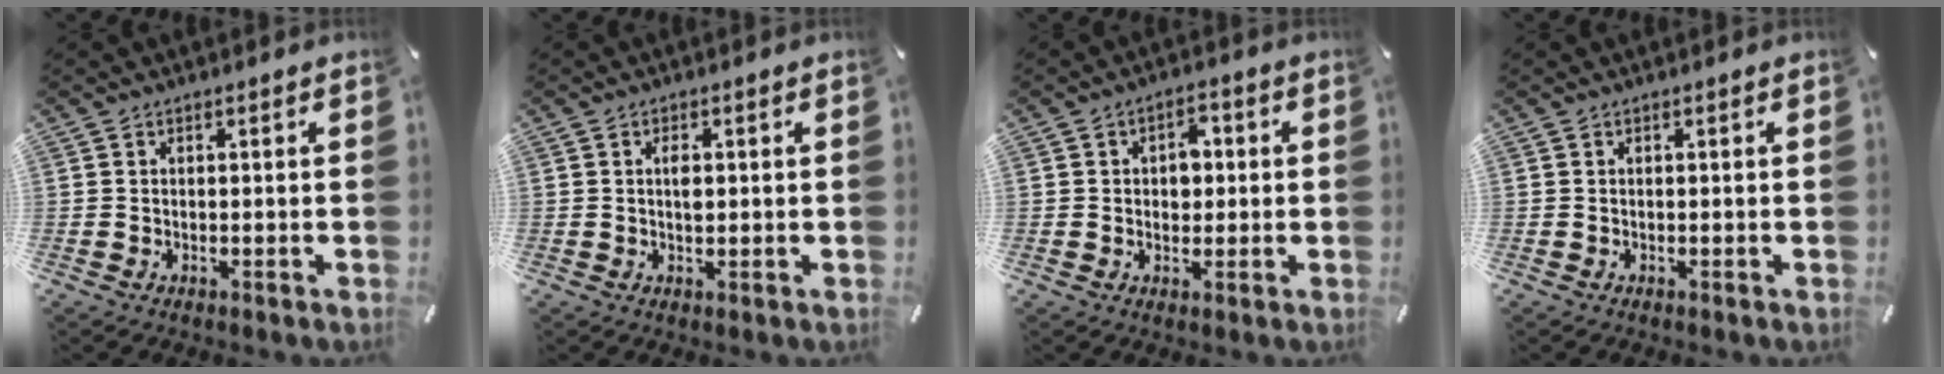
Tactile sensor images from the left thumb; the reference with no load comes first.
{"total": 1.4, "force": [0.2, 0.7, 1.2], "torque": [-0.026, 0.002, 0.003]}
{"total": 5.1, "force": [0.2, 3.9, 3.4], "torque": [-0.038, -0.002, -0.006]}
{"total": 0.0}